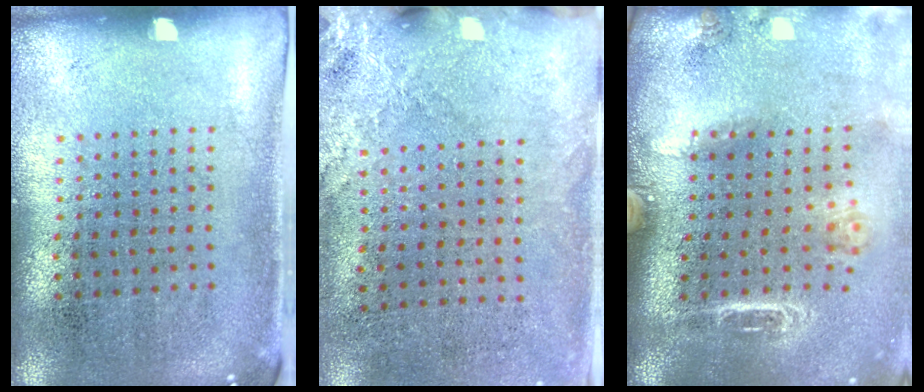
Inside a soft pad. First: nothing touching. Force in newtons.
{"total": 2.4, "press": 2.0, "slide": 1.3}
{"total": 2.5, "press": 2.0, "slide": 1.6}